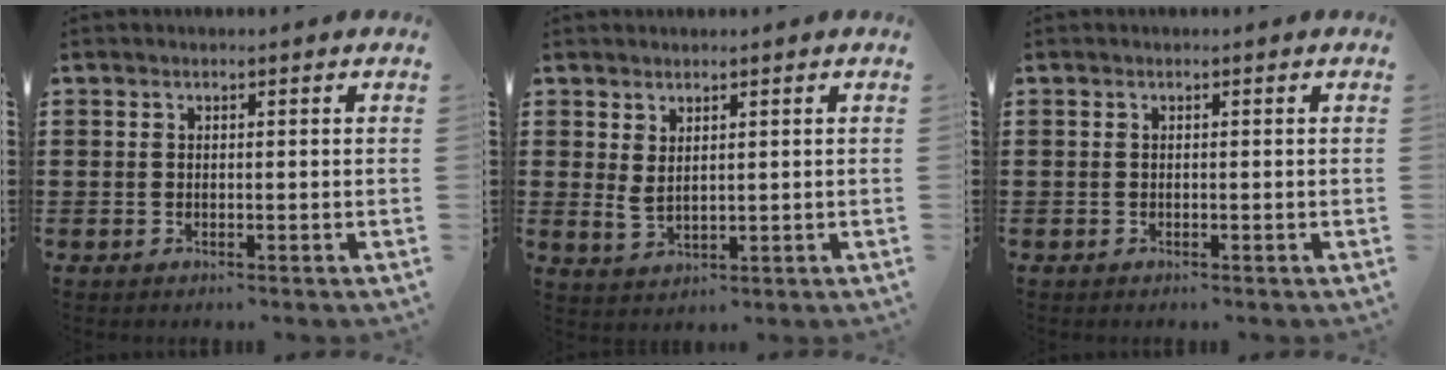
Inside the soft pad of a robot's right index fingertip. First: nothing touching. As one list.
[{"total": 2.2, "force": [1.4, 0.9, 1.4], "torque": [-0.036, -0.001, 0.025]}, {"total": 0.0}]